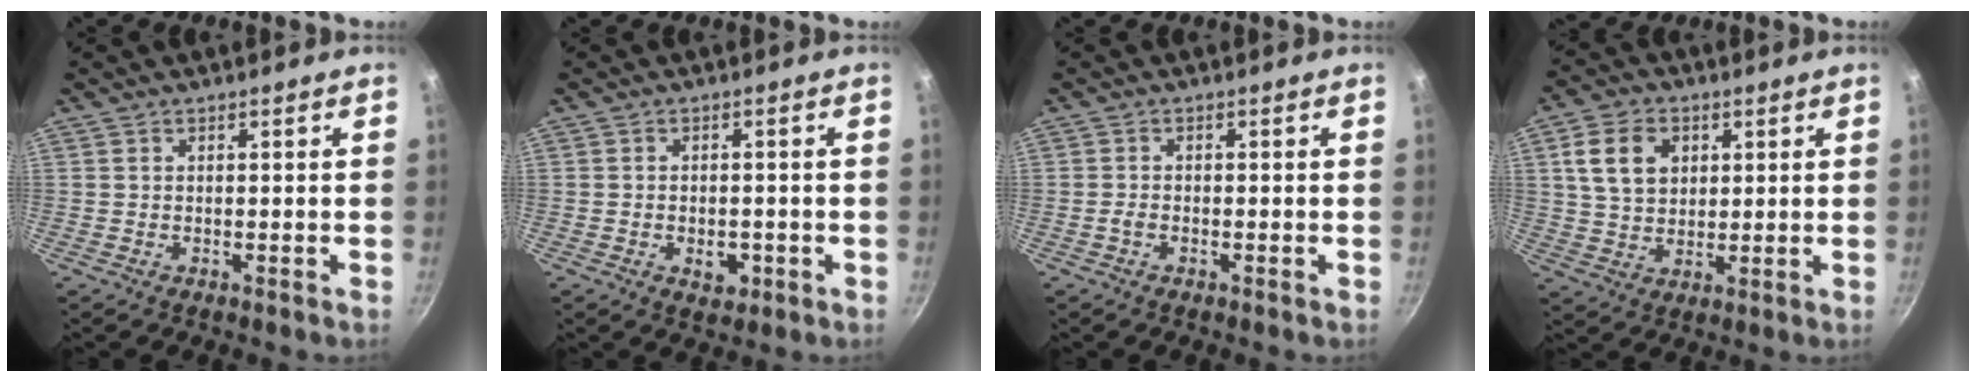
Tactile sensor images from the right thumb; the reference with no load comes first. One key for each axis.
{"total": 3.9, "fx": -1.2, "fy": 2.6, "fz": 2.7, "tx": -0.029, "ty": 0.006, "tz": -0.013}
{"total": 1.2, "fx": -0.7, "fy": 0.5, "fz": 0.8, "tx": -0.026, "ty": 0.006, "tz": -0.018}
{"total": 9.8, "fx": 2.8, "fy": 7.3, "fz": 5.9, "tx": -0.088, "ty": 0.001, "tz": 0.050}